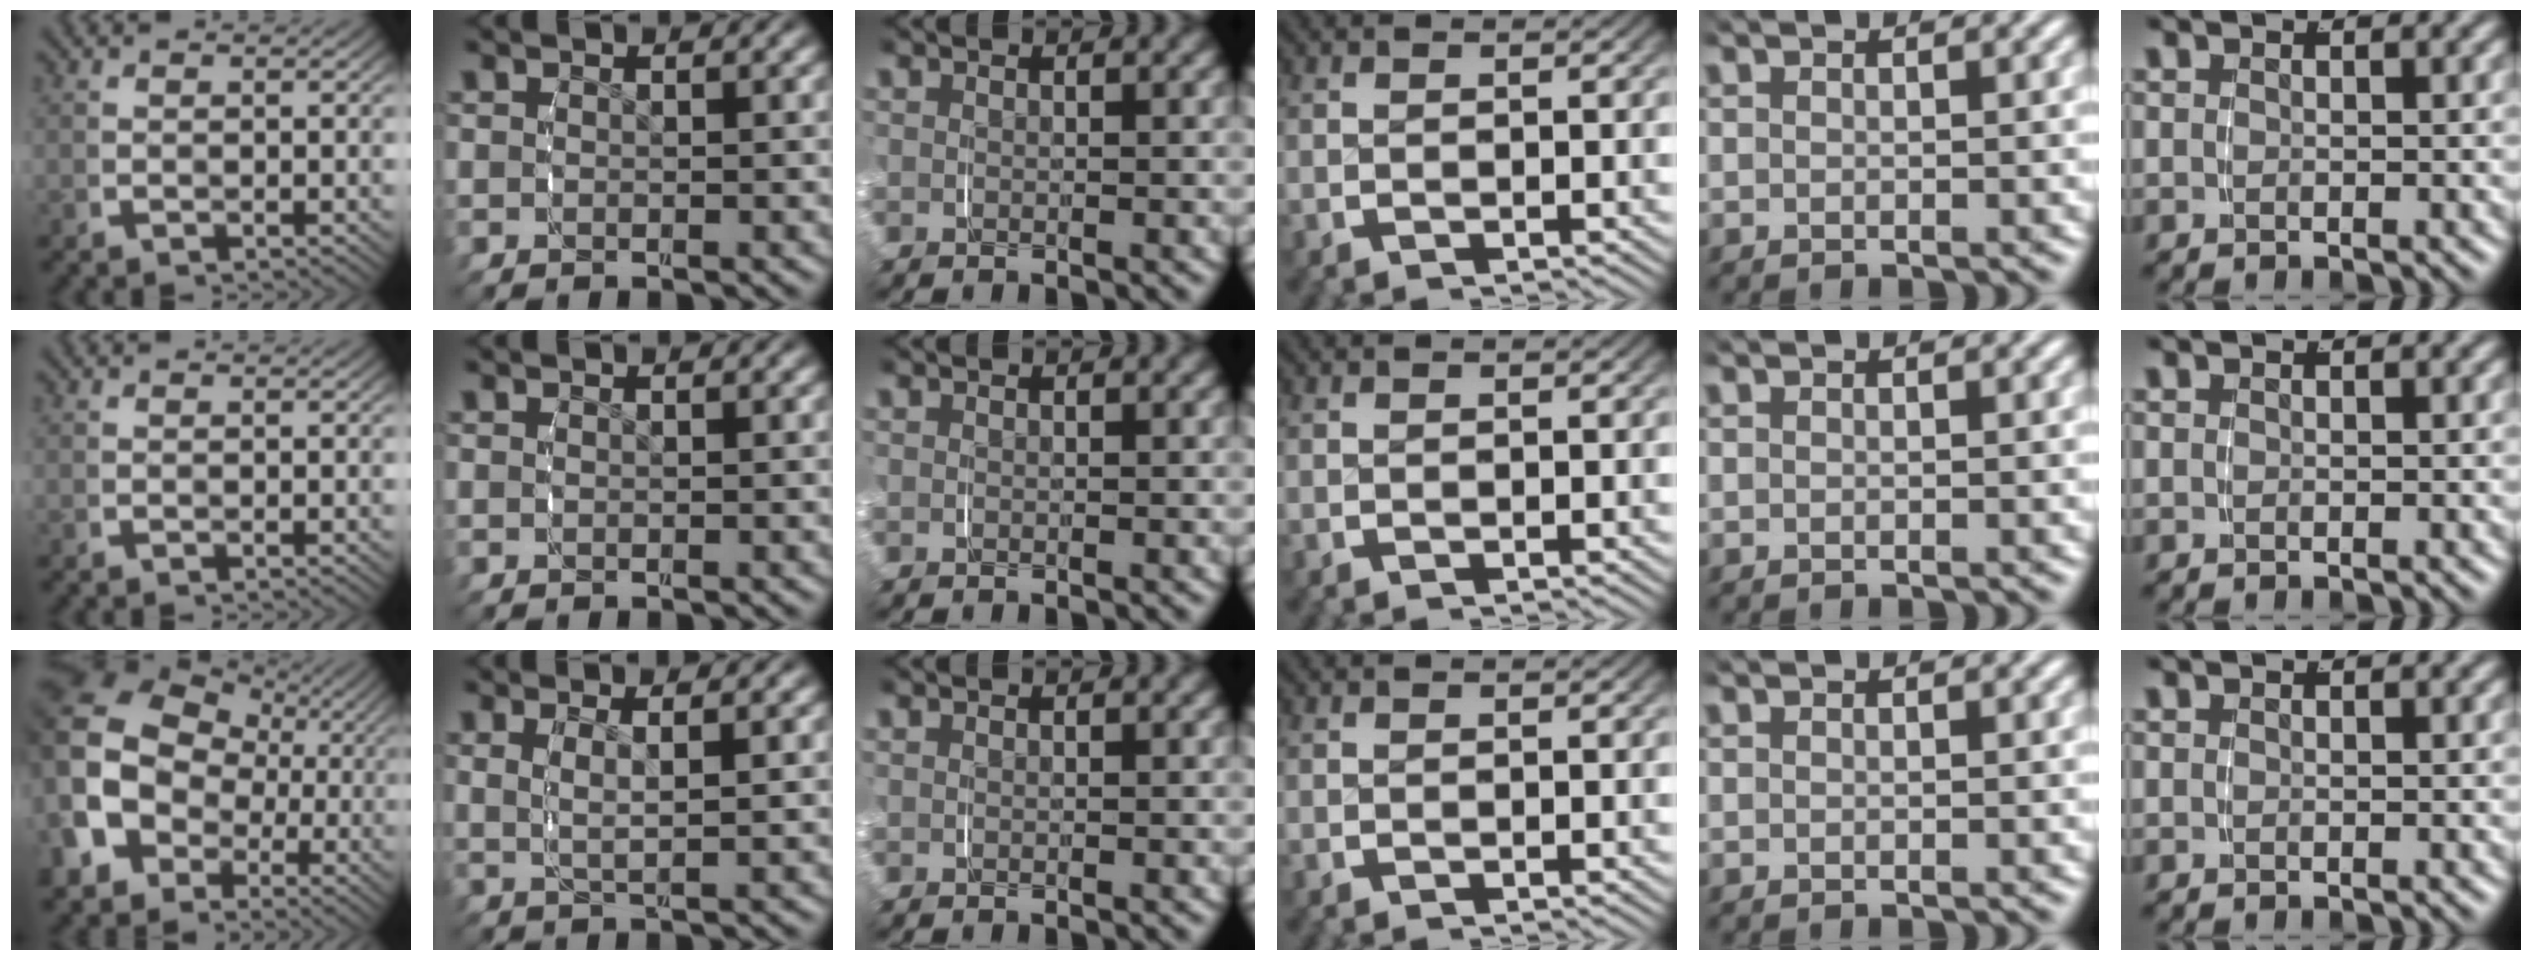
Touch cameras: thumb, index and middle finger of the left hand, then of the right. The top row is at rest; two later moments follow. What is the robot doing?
{"motion": "grasp_and_lifting", "object": "napkin"}